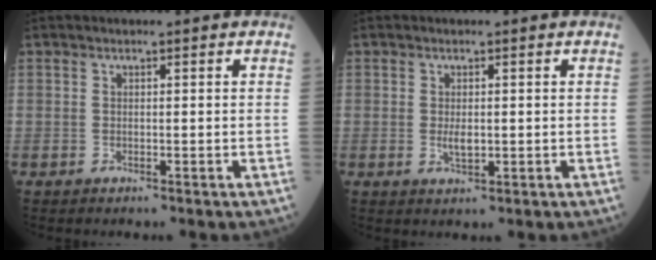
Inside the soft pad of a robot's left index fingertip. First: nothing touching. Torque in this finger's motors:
{"motor_torque": [0.51, -0.21, 0.22, 0.04]}